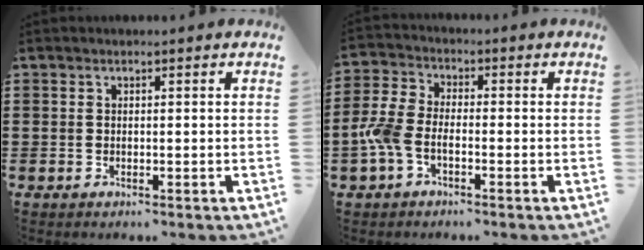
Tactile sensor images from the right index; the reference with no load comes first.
{"total": 5.4, "force": [-2.5, 2.8, 3.8], "torque": [-0.109, -0.001, -0.056]}